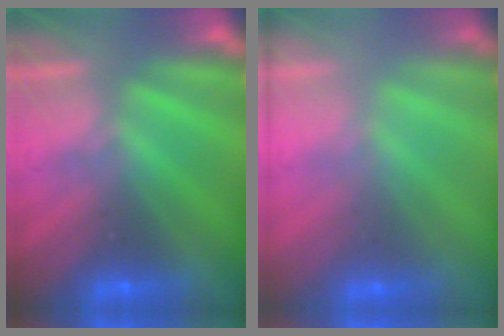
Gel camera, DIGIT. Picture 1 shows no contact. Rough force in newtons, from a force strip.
{"total": 1.7}